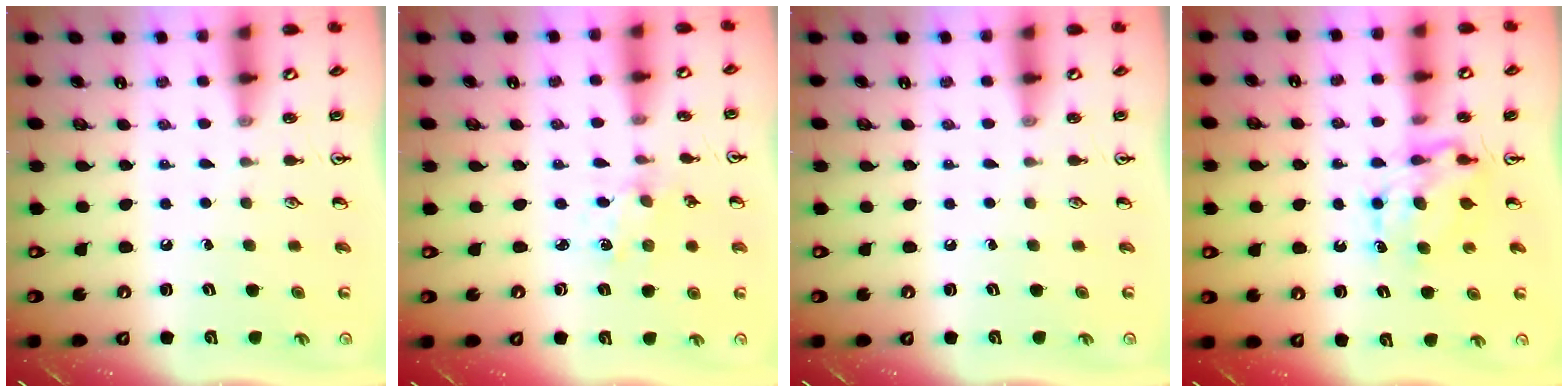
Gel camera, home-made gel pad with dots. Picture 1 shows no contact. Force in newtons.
{"total": 0.0}
{"total": 0.0}
{"total": 6.5, "press": 6.5, "slide": 0.4}